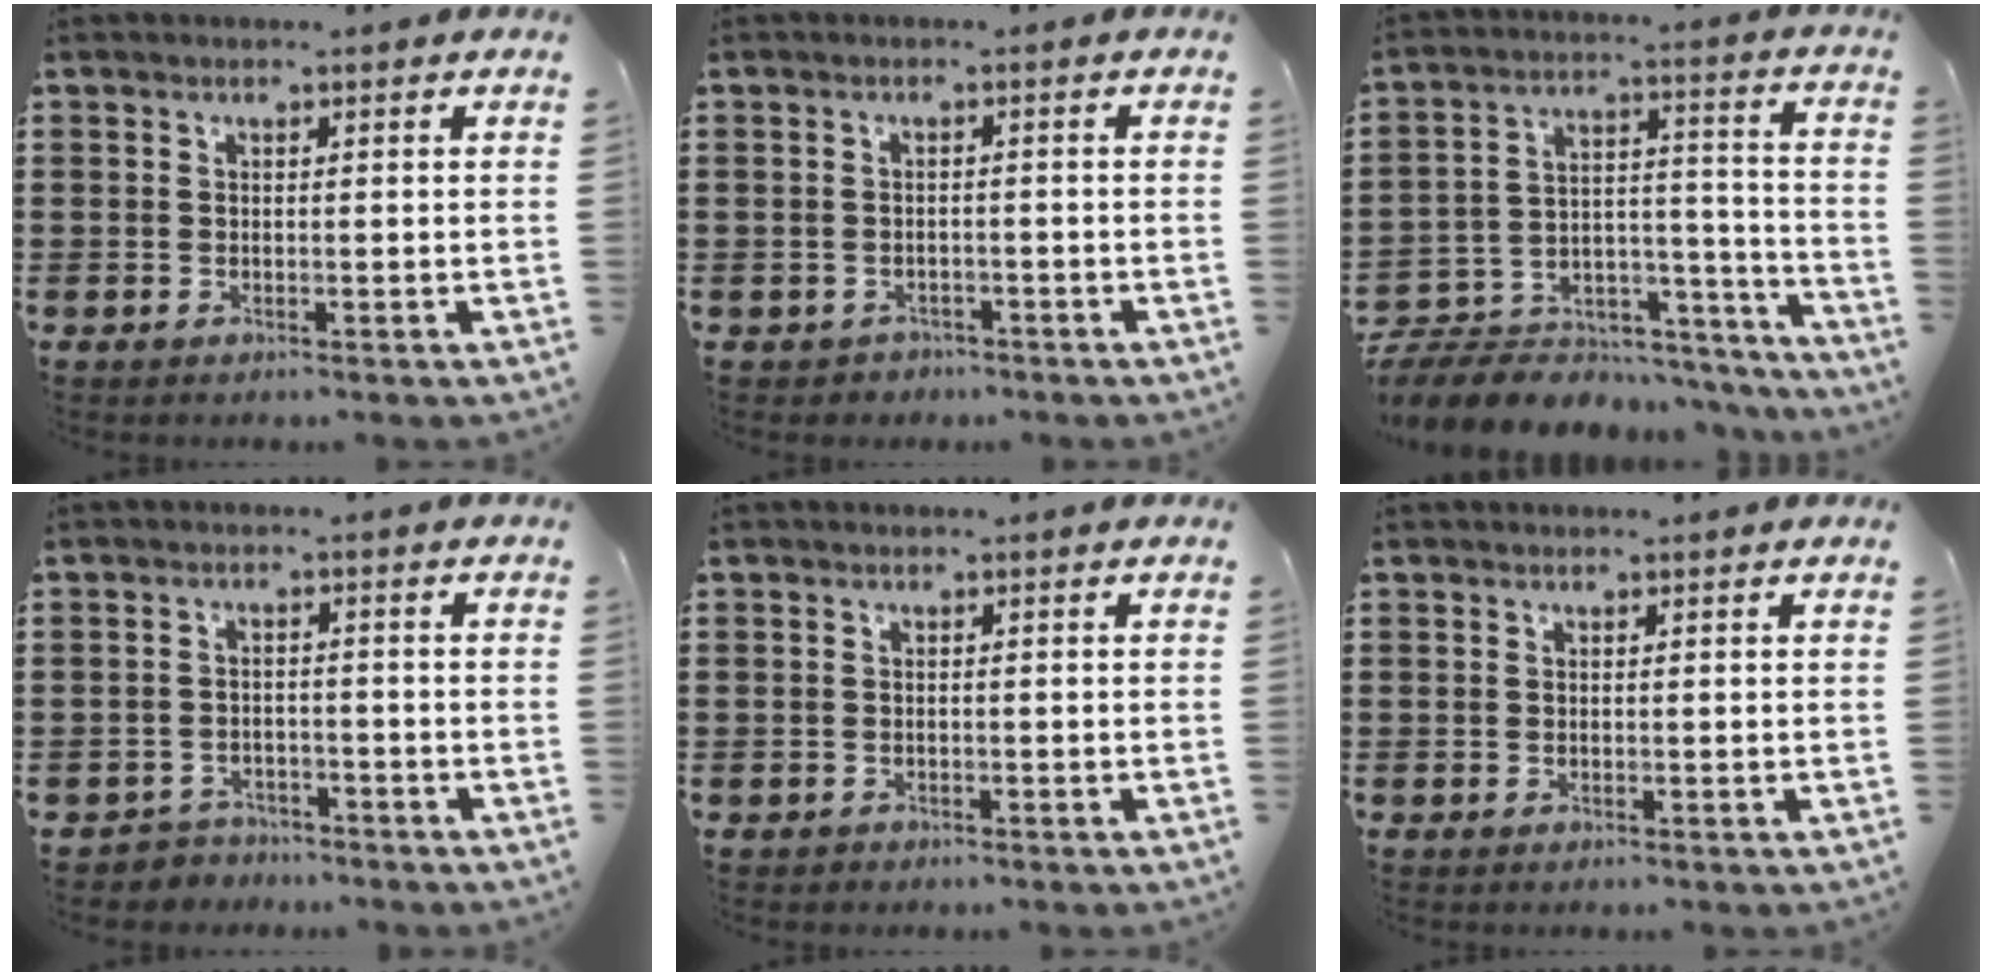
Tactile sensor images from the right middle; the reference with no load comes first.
{"total": 1.4, "force": [-1.2, 0.7, -0.2], "torque": [-0.003, 0.003, -0.029]}
{"total": 7.7, "force": [-6.9, 2.9, 1.4], "torque": [-0.026, 0.012, -0.134]}
{"total": 2.8, "force": [-2.6, 0.9, -0.4], "torque": [-0.002, 0.002, -0.060]}
{"total": 0.9, "force": [-0.7, 0.6, -0.1], "torque": [0.001, 0.004, -0.017]}
{"total": 0.0}